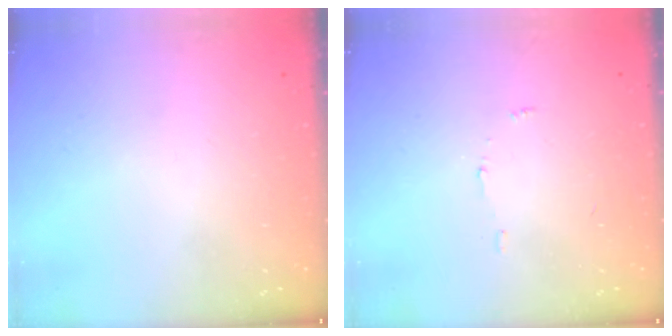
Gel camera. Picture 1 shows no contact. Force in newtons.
{"total": 4.4, "press": 4.3, "slide": 0.4}